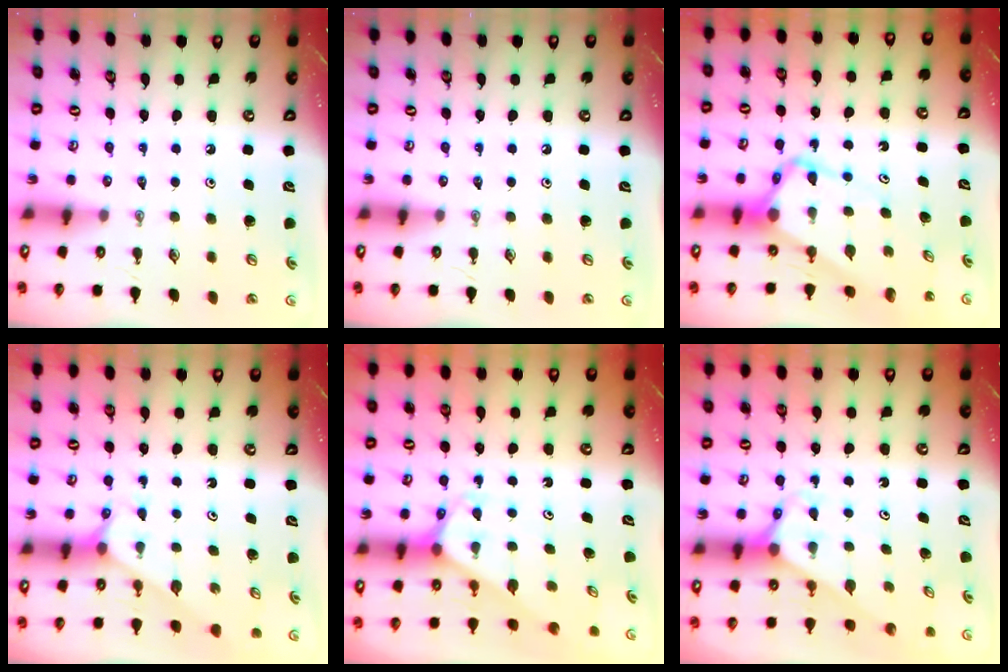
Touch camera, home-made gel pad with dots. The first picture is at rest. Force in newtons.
{"total": 0.0}
{"total": 7.2, "press": 7.1, "slide": 0.6}
{"total": 2.9, "press": 2.9, "slide": 0.4}
{"total": 2.6, "press": 2.6, "slide": 0.1}
{"total": 2.7, "press": 2.7, "slide": 0.2}